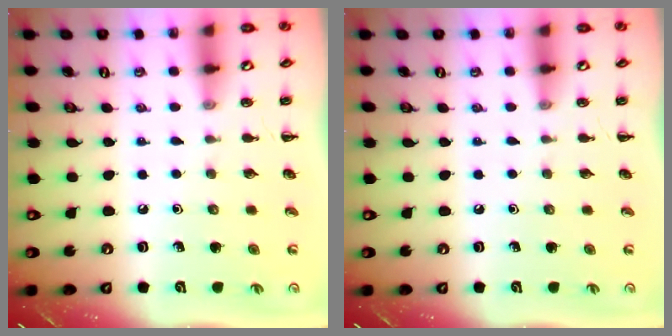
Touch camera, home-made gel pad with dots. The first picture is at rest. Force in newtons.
{"total": 0.0}